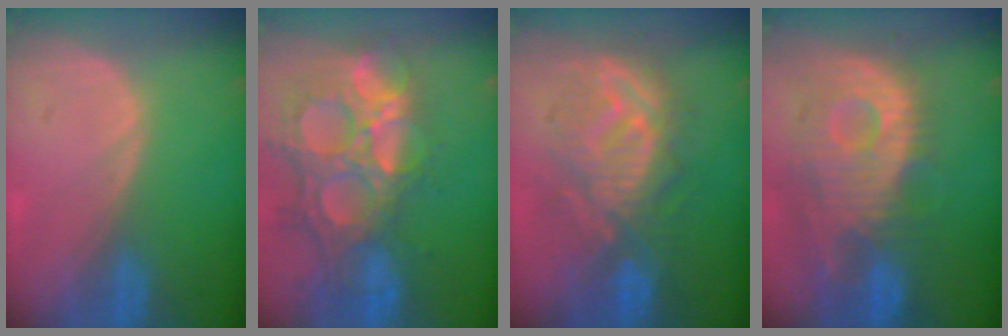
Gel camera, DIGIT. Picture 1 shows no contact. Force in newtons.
{"total": 14.8, "press": 12.1, "slide": 8.4}
{"total": 10.0, "press": 9.8, "slide": 1.4}
{"total": 12.2, "press": 10.8, "slide": 5.6}